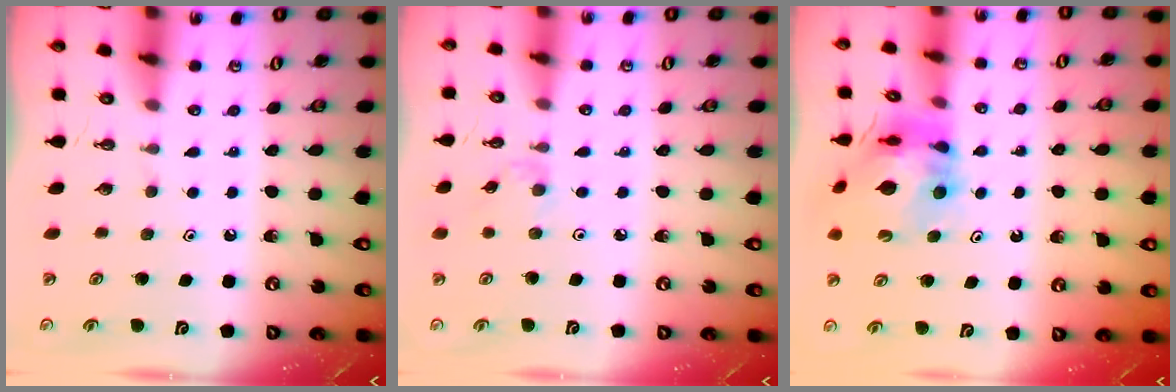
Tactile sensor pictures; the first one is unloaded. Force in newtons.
{"total": 2.2, "press": 2.2, "slide": 0.4}
{"total": 13.0, "press": 12.9, "slide": 1.4}